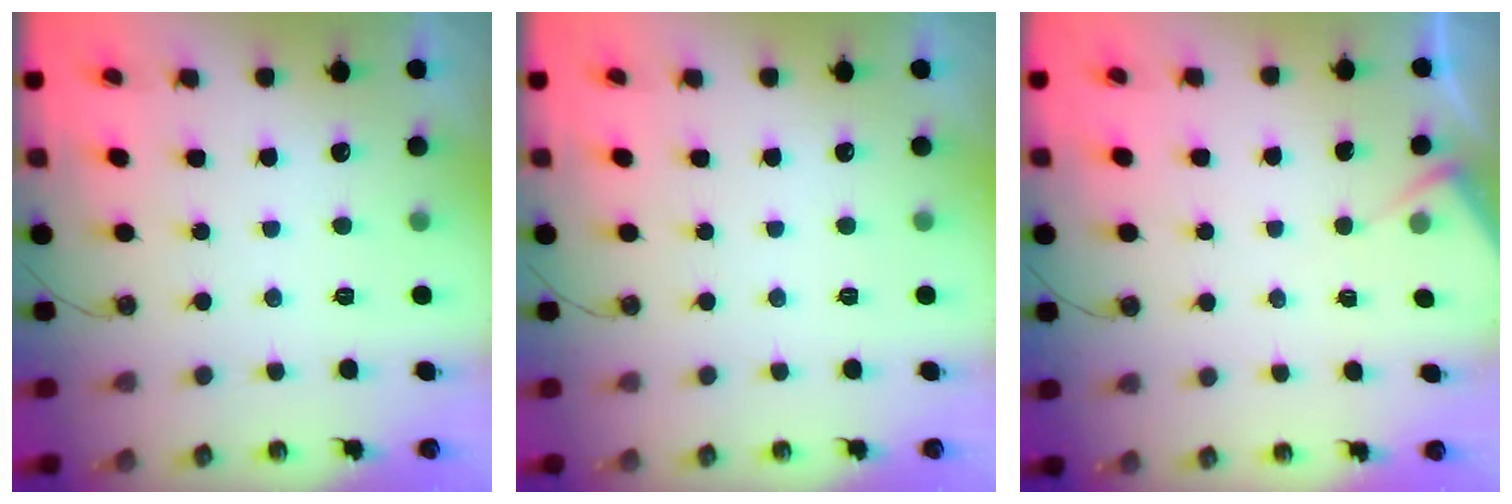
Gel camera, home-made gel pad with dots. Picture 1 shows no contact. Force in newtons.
{"total": 0.0}
{"total": 4.6, "press": 4.6, "slide": 0.6}